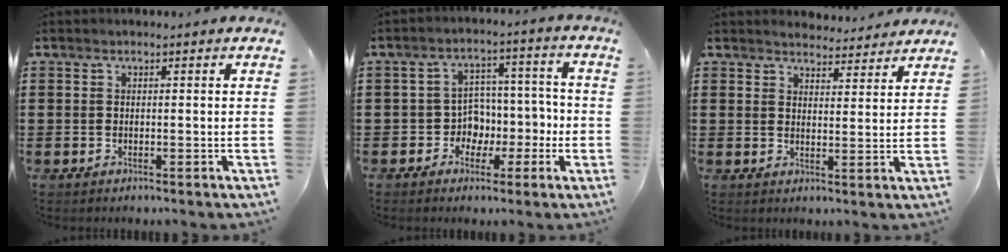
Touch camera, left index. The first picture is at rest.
{"total": 5.7, "force": [-1.2, 5.4, 1.1], "torque": [-0.037, -0.003, -0.020]}
{"total": 3.6, "force": [3.6, 0.3, 0.2], "torque": [-0.015, -0.017, 0.065]}